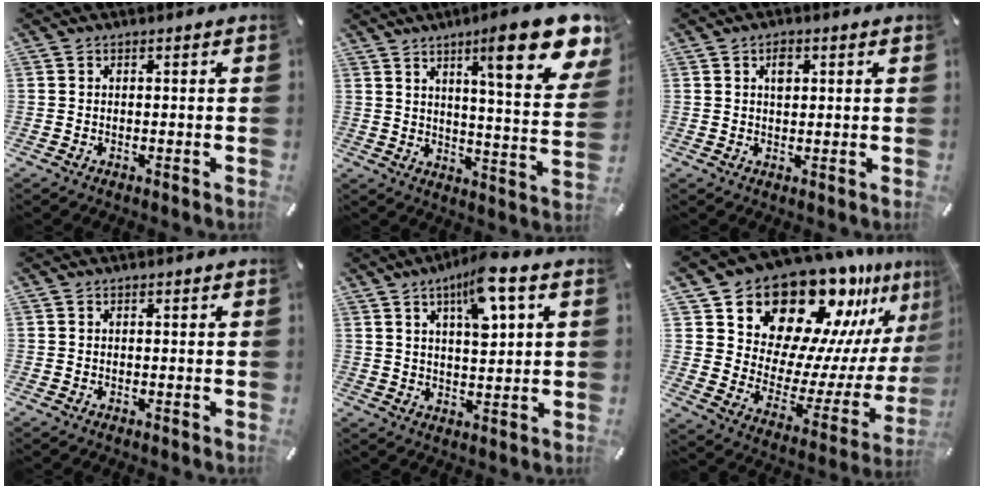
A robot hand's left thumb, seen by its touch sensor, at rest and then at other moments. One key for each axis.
{"total": 19.6, "fx": 11.4, "fy": 4.5, "fz": 15.2, "tx": -0.213, "ty": -0.077, "tz": 0.171}
{"total": 2.8, "fx": 1.0, "fy": 1.8, "fz": 1.8, "tx": -0.024, "ty": 0.000, "tz": 0.013}
{"total": 0.0}
{"total": 9.3, "fx": 4.8, "fy": 3.0, "fz": 7.3, "tx": -0.118, "ty": -0.016, "tz": 0.080}
{"total": 23.8, "fx": 20.1, "fy": 10.7, "fz": 6.8, "tx": -0.076, "ty": -0.188, "tz": 0.355}